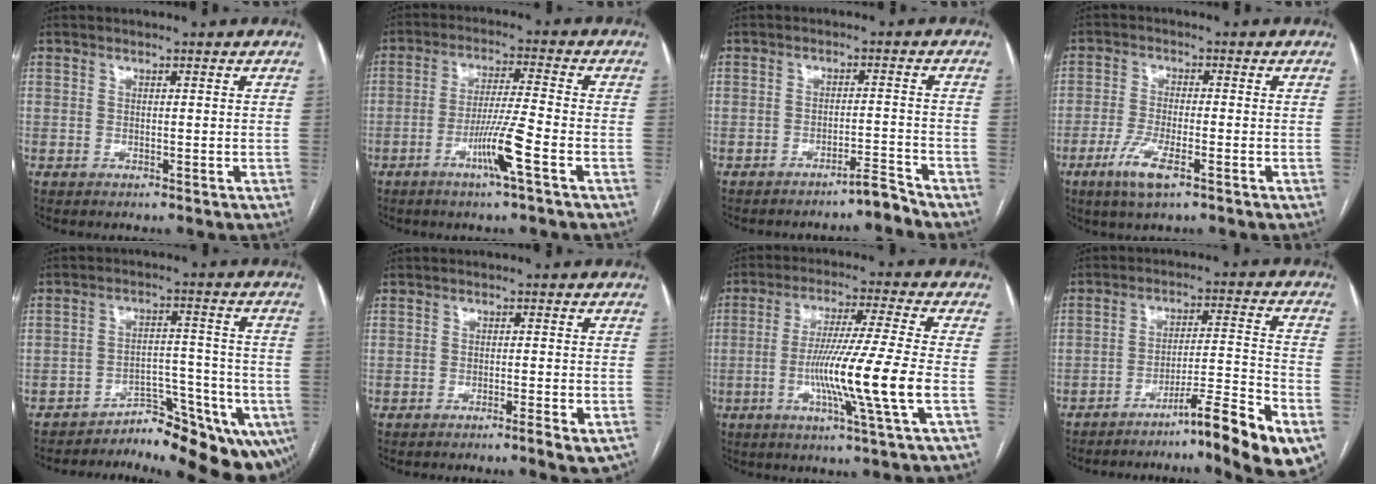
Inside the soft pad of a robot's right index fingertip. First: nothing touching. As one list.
[{"total": 7.4, "force": [-3.5, -0.8, 6.5], "torque": [-0.124, -0.007, -0.066]}, {"total": 3.1, "force": [-3.0, -0.7, 0.4], "torque": [0.004, -0.007, -0.046]}, {"total": 5.7, "force": [-3.1, 1.3, 4.5], "torque": [-0.099, -0.007, -0.057]}, {"total": 10.2, "force": [-8.5, 4.6, 3.3], "torque": [-0.004, 0.056, -0.111]}, {"total": 3.6, "force": [-2.3, 0.4, 2.7], "torque": [-0.027, -0.003, -0.029]}, {"total": 12.9, "force": [-3.1, -2.2, 12.3], "torque": [-0.230, -0.017, -0.058]}, {"total": 13.8, "force": [-9.2, -0.6, 10.2], "torque": [-0.135, 0.015, -0.140]}]